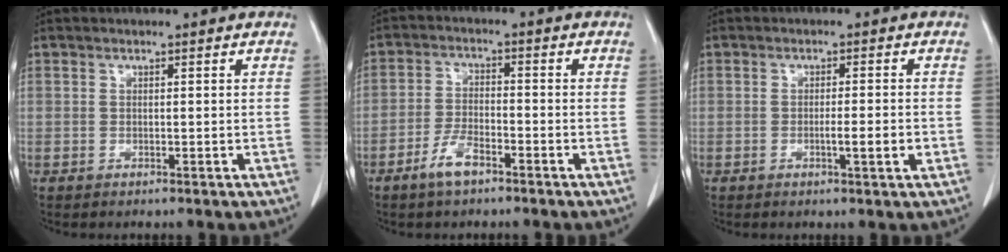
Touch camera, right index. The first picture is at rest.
{"total": 4.6, "force": [-3.1, 1.3, 3.1], "torque": [-0.071, -0.001, -0.057]}
{"total": 3.3, "force": [-0.9, 0.0, 3.1], "torque": [-0.049, -0.003, -0.015]}